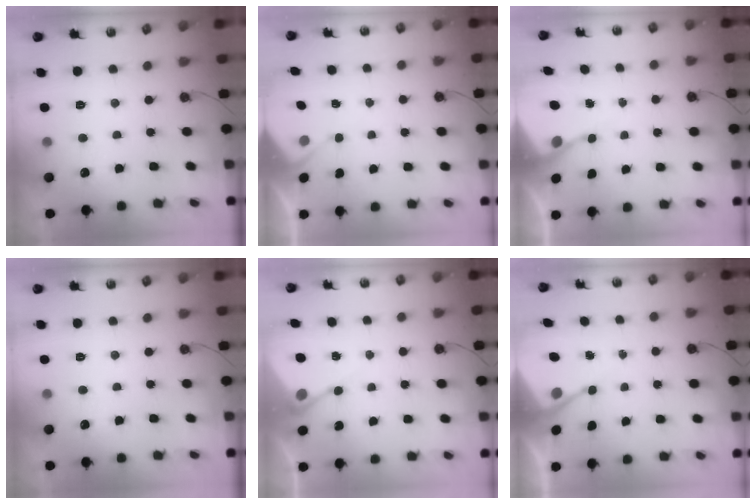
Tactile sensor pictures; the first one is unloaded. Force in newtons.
{"total": 2.6, "press": 2.5, "slide": 0.5}
{"total": 6.9, "press": 6.8, "slide": 0.6}
{"total": 0.0}
{"total": 5.6, "press": 5.6, "slide": 0.4}
{"total": 6.7, "press": 6.7, "slide": 0.3}